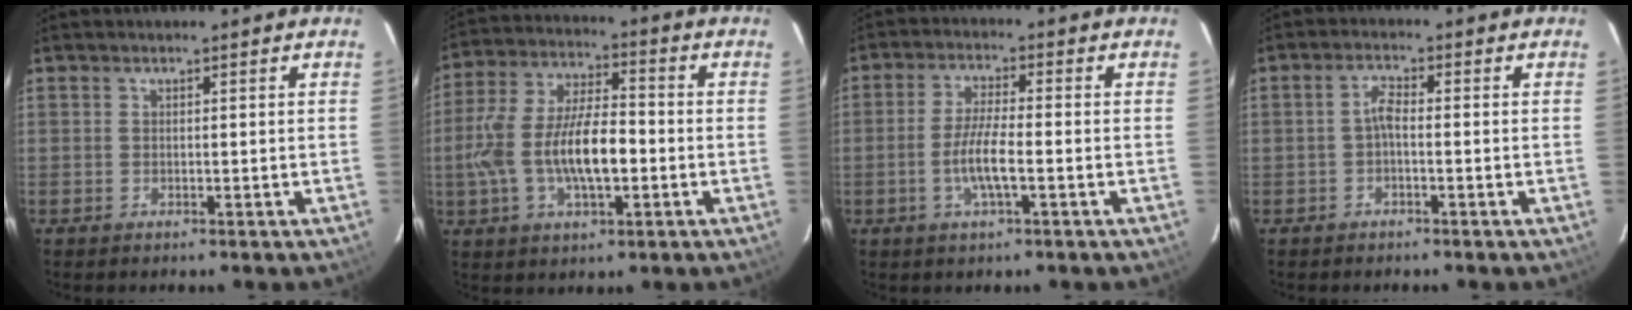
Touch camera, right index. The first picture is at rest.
{"total": 14.3, "force": [-2.8, 5.5, 13.0], "torque": [-0.263, 0.002, -0.050]}
{"total": 6.2, "force": [-1.9, 0.8, 5.9], "torque": [-0.118, -0.003, -0.038]}
{"total": 2.2, "force": [-0.8, 0.6, 2.0], "torque": [-0.043, 0.009, -0.017]}